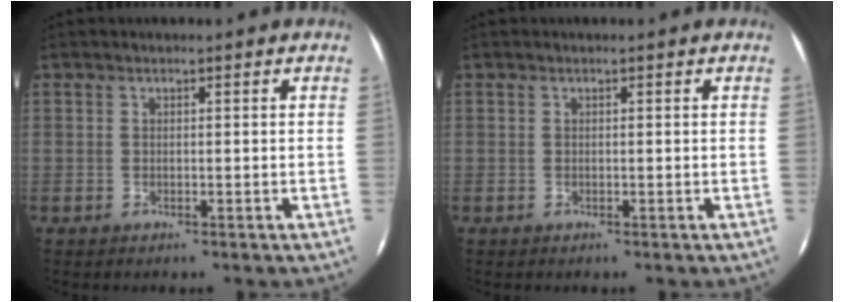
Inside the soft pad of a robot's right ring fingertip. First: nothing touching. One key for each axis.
{"total": 0.0}